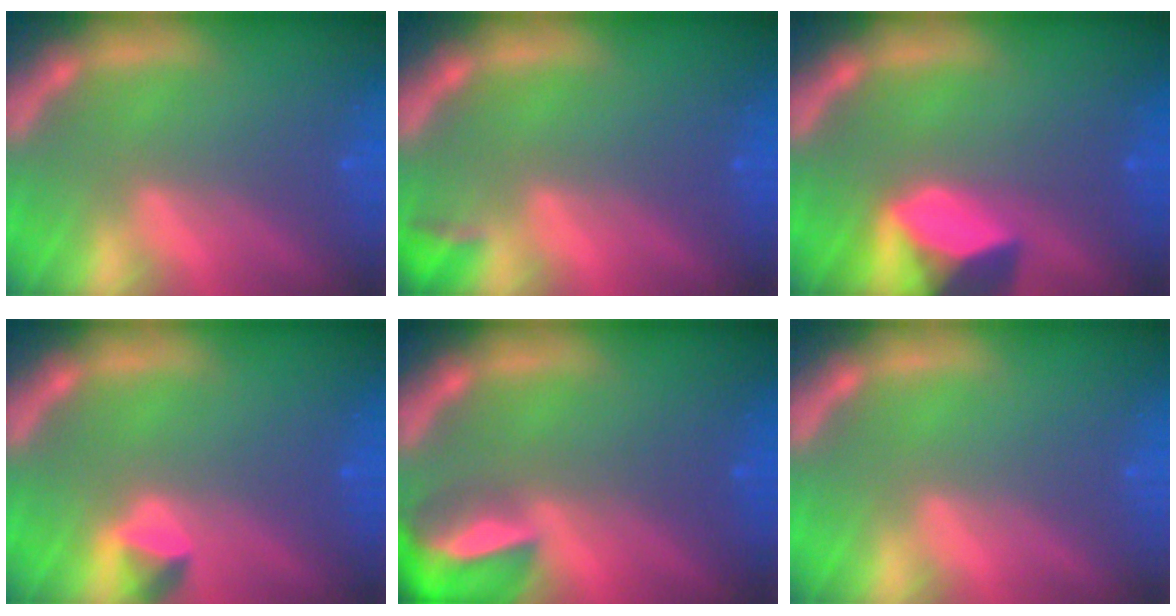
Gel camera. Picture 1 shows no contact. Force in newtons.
{"total": 1.4}
{"total": 5.9}
{"total": 1.4}
{"total": 7.4}
{"total": 0.0}